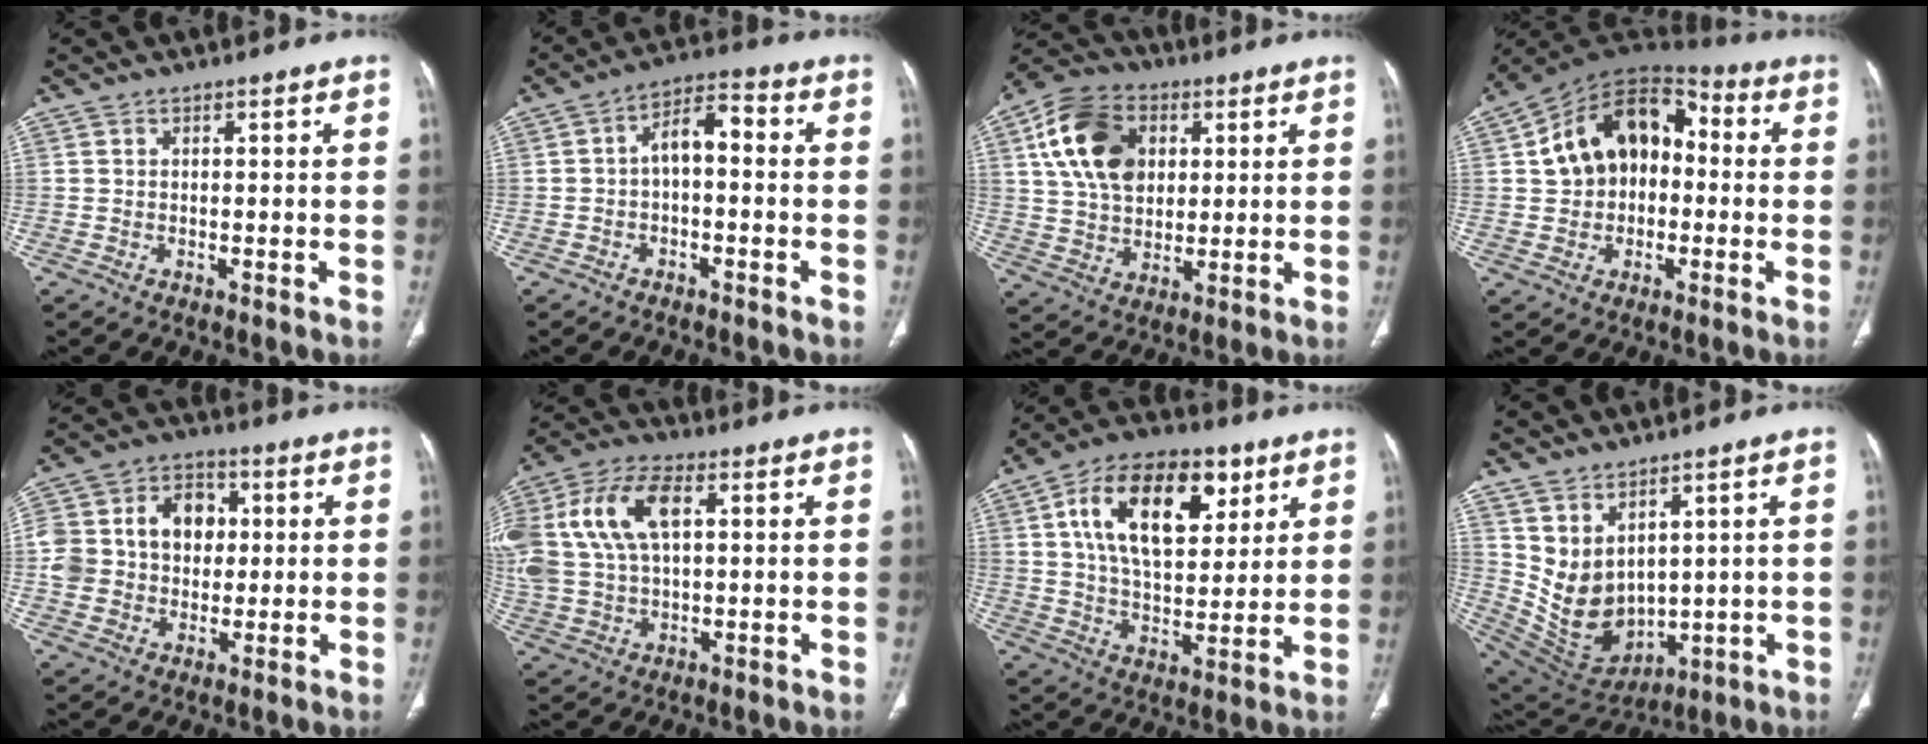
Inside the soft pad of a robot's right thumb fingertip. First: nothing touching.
{"total": 6.6, "force": [-0.5, 3.5, 5.6], "torque": [-0.084, 0.035, -0.020]}
{"total": 15.6, "force": [4.5, 11.1, 9.9], "torque": [-0.161, 0.003, 0.079]}
{"total": 16.3, "force": [1.2, 11.5, 11.5], "torque": [-0.154, 0.044, 0.008]}
{"total": 15.9, "force": [1.9, 12.8, 9.3], "torque": [-0.144, 0.027, 0.036]}
{"total": 19.6, "force": [5.1, 11.6, 15.0], "torque": [-0.343, 0.021, 0.094]}
{"total": 20.0, "force": [7.5, 11.2, 14.8], "torque": [-0.214, -0.015, 0.125]}
{"total": 10.8, "force": [4.0, 6.7, 7.5], "torque": [-0.112, -0.033, 0.112]}